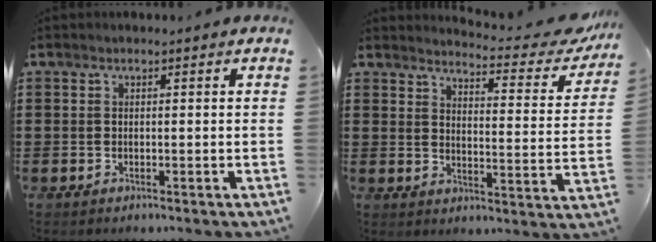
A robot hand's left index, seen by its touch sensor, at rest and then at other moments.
{"total": 4.1, "force": [3.8, 0.0, 1.5], "torque": [-0.035, -0.034, 0.058]}